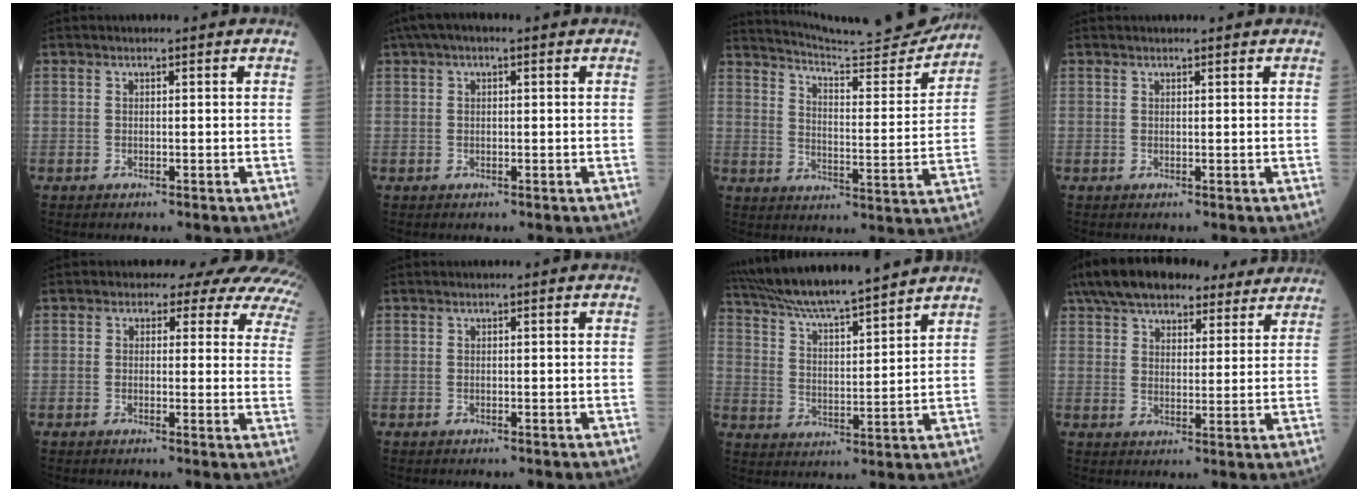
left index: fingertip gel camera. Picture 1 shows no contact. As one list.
[{"total": 3.7, "force": [2.1, 1.5, 2.7], "torque": [-0.058, 0.036, 0.035]}, {"total": 18.3, "force": [17.7, -0.5, 4.9], "torque": [-0.086, -0.070, 0.236]}, {"total": 1.2, "force": [1.2, 0.2, 0.1], "torque": [-0.009, 0.006, 0.016]}, {"total": 13.4, "force": [11.8, 4.9, 3.9], "torque": [-0.024, -0.016, 0.098]}, {"total": 0.0}, {"total": 17.0, "force": [15.3, 0.5, 7.3], "torque": [-0.134, 0.017, 0.255]}, {"total": 18.4, "force": [15.1, 6.8, 8.2], "torque": [-0.142, 0.057, 0.217]}]